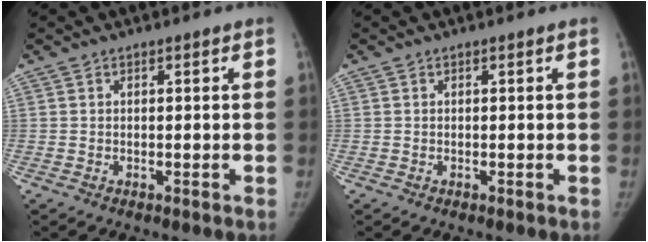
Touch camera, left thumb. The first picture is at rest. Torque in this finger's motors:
{"motor_torque": [0.00, 0.00, 0.20, -0.17, 0.00]}